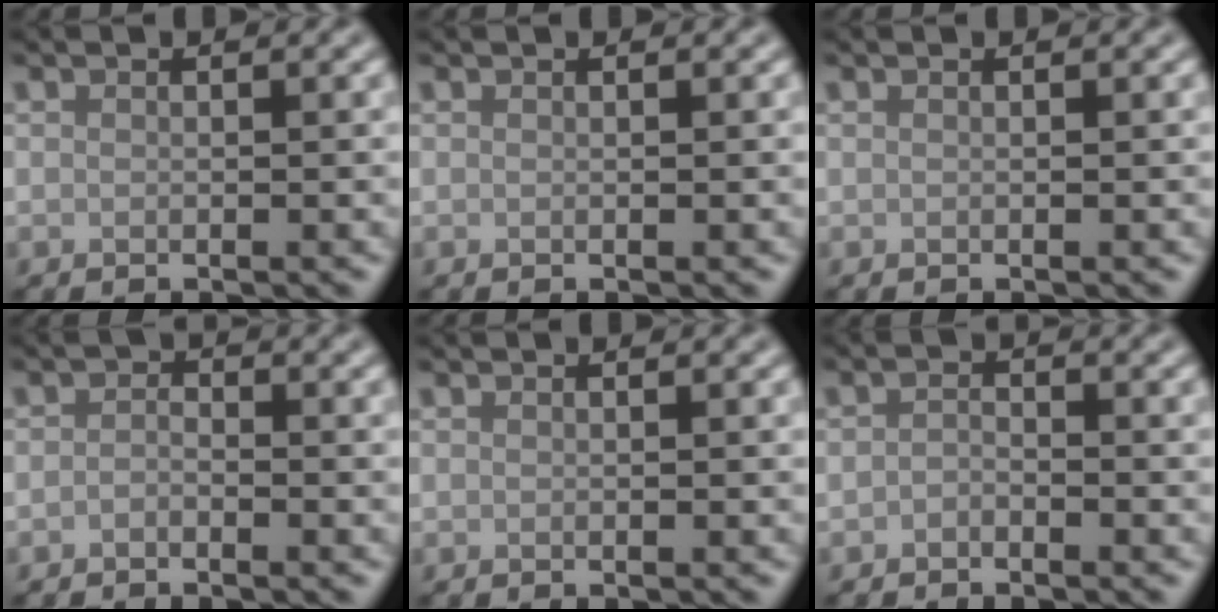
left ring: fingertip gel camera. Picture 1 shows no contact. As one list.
[{"total": 0.0}, {"total": 0.0}, {"total": 1.0, "force": [-0.6, 0.6, 0.5], "torque": [-0.009, 0.002, -0.016]}, {"total": 0.0}, {"total": 1.0, "force": [-0.7, 0.6, 0.4], "torque": [-0.009, 0.002, -0.017]}]